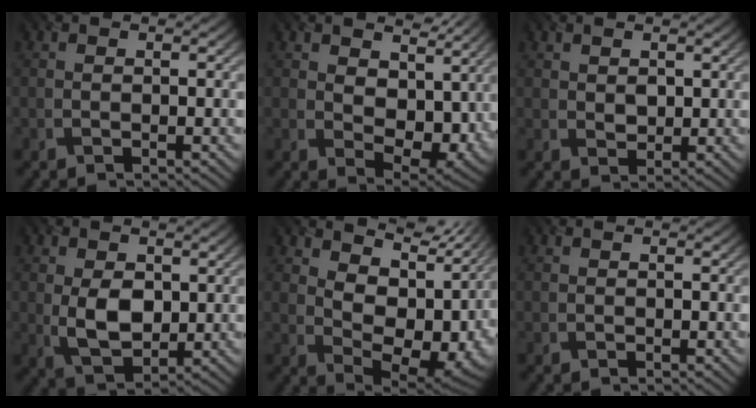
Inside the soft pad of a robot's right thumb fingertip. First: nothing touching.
{"total": 8.4, "force": [3.0, 5.4, 5.7], "torque": [-0.107, -0.017, 0.053]}
{"total": 2.0, "force": [1.0, 1.4, 1.1], "torque": [-0.027, -0.005, 0.022]}
{"total": 6.4, "force": [0.4, 4.2, 4.9], "torque": [-0.103, -0.008, 0.012]}
{"total": 13.3, "force": [6.0, 7.5, 9.2], "torque": [-0.163, -0.007, 0.112]}
{"total": 0.0}